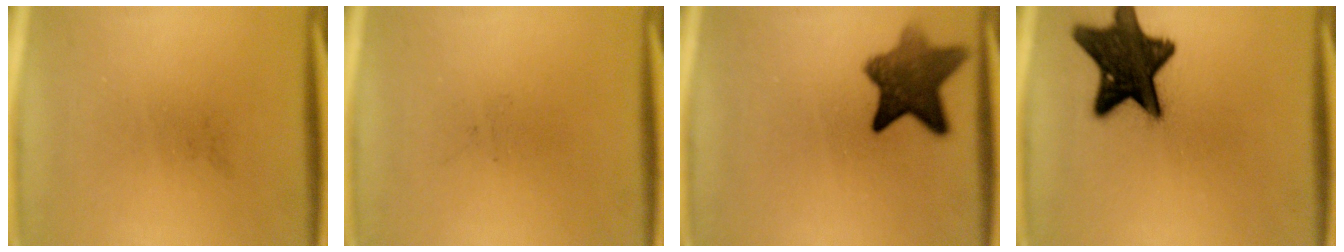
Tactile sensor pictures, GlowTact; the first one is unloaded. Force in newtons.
{"total": 0.0}
{"total": 9.0}
{"total": 17.0}